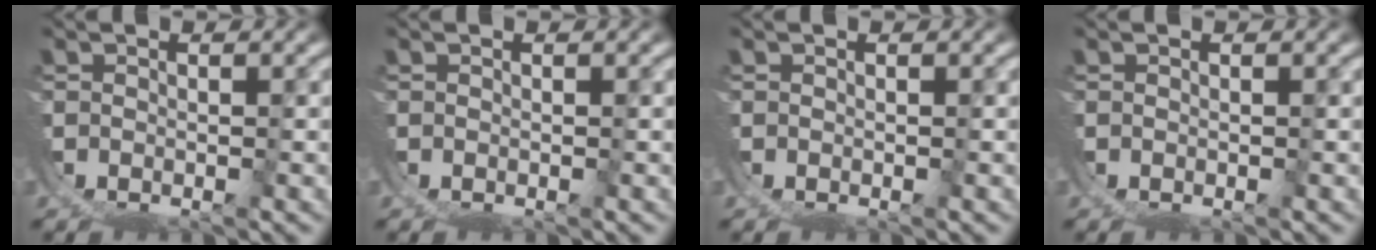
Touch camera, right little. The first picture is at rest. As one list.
[{"total": 0.0}, {"total": 0.0}, {"total": 0.0}]